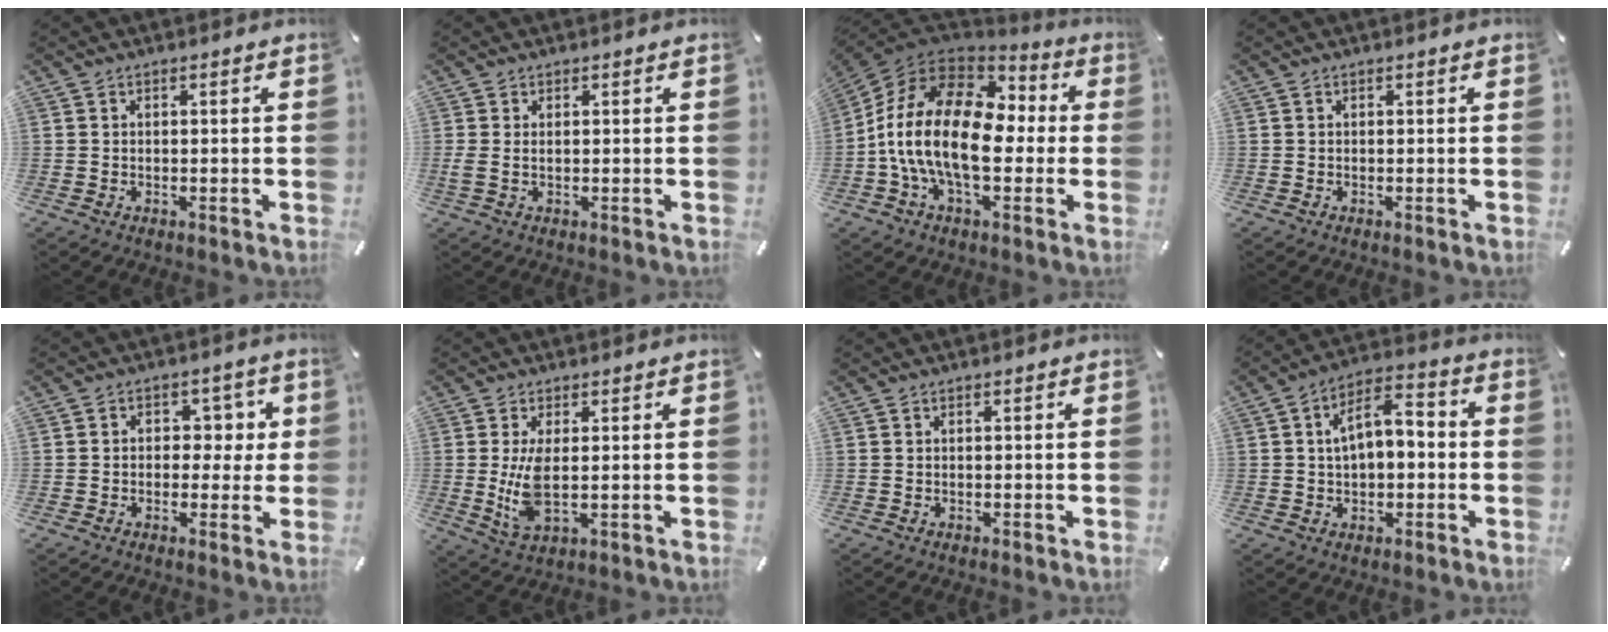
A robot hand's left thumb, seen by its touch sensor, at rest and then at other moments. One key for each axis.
{"total": 1.7, "fx": 0.3, "fy": 0.4, "fz": 1.6, "tx": -0.033, "ty": -0.001, "tz": 0.006}
{"total": 21.7, "fx": -2.7, "fy": 12.4, "fz": 17.6, "tx": -0.347, "ty": 0.024, "tz": -0.042}
{"total": 0.0}
{"total": 5.9, "fx": 0.3, "fy": 4.8, "fz": 3.4, "tx": -0.036, "ty": 0.002, "tz": -0.004}
{"total": 7.7, "fx": 0.7, "fy": 3.0, "fz": 7.1, "tx": -0.154, "ty": -0.019, "tz": 0.009}
{"total": 0.0}
{"total": 7.0, "fx": 0.3, "fy": 4.7, "fz": 5.1, "tx": -0.082, "ty": 0.008, "tz": 0.003}